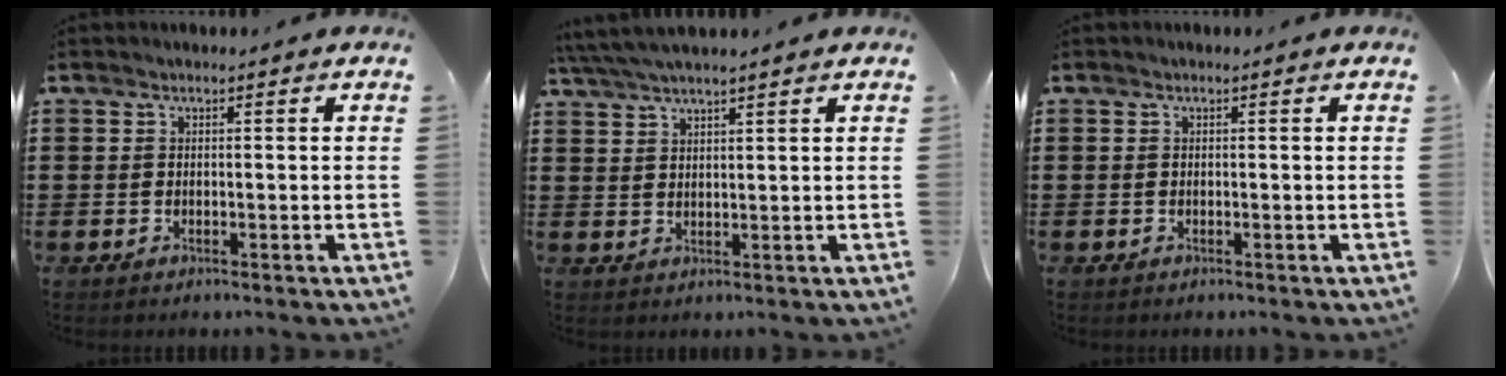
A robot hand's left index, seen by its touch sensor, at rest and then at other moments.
{"total": 3.7, "force": [3.3, -0.1, 1.7], "torque": [-0.043, -0.004, 0.061]}
{"total": 0.0}